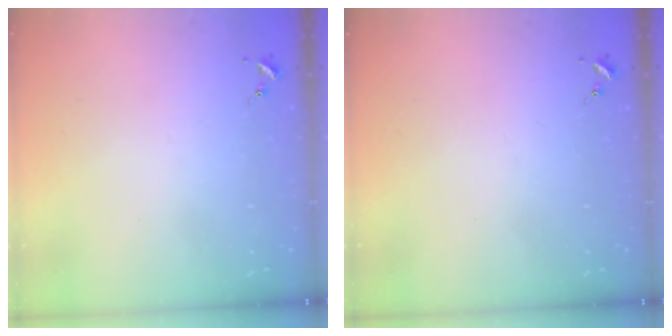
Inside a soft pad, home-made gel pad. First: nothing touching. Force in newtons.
{"total": 0.0}